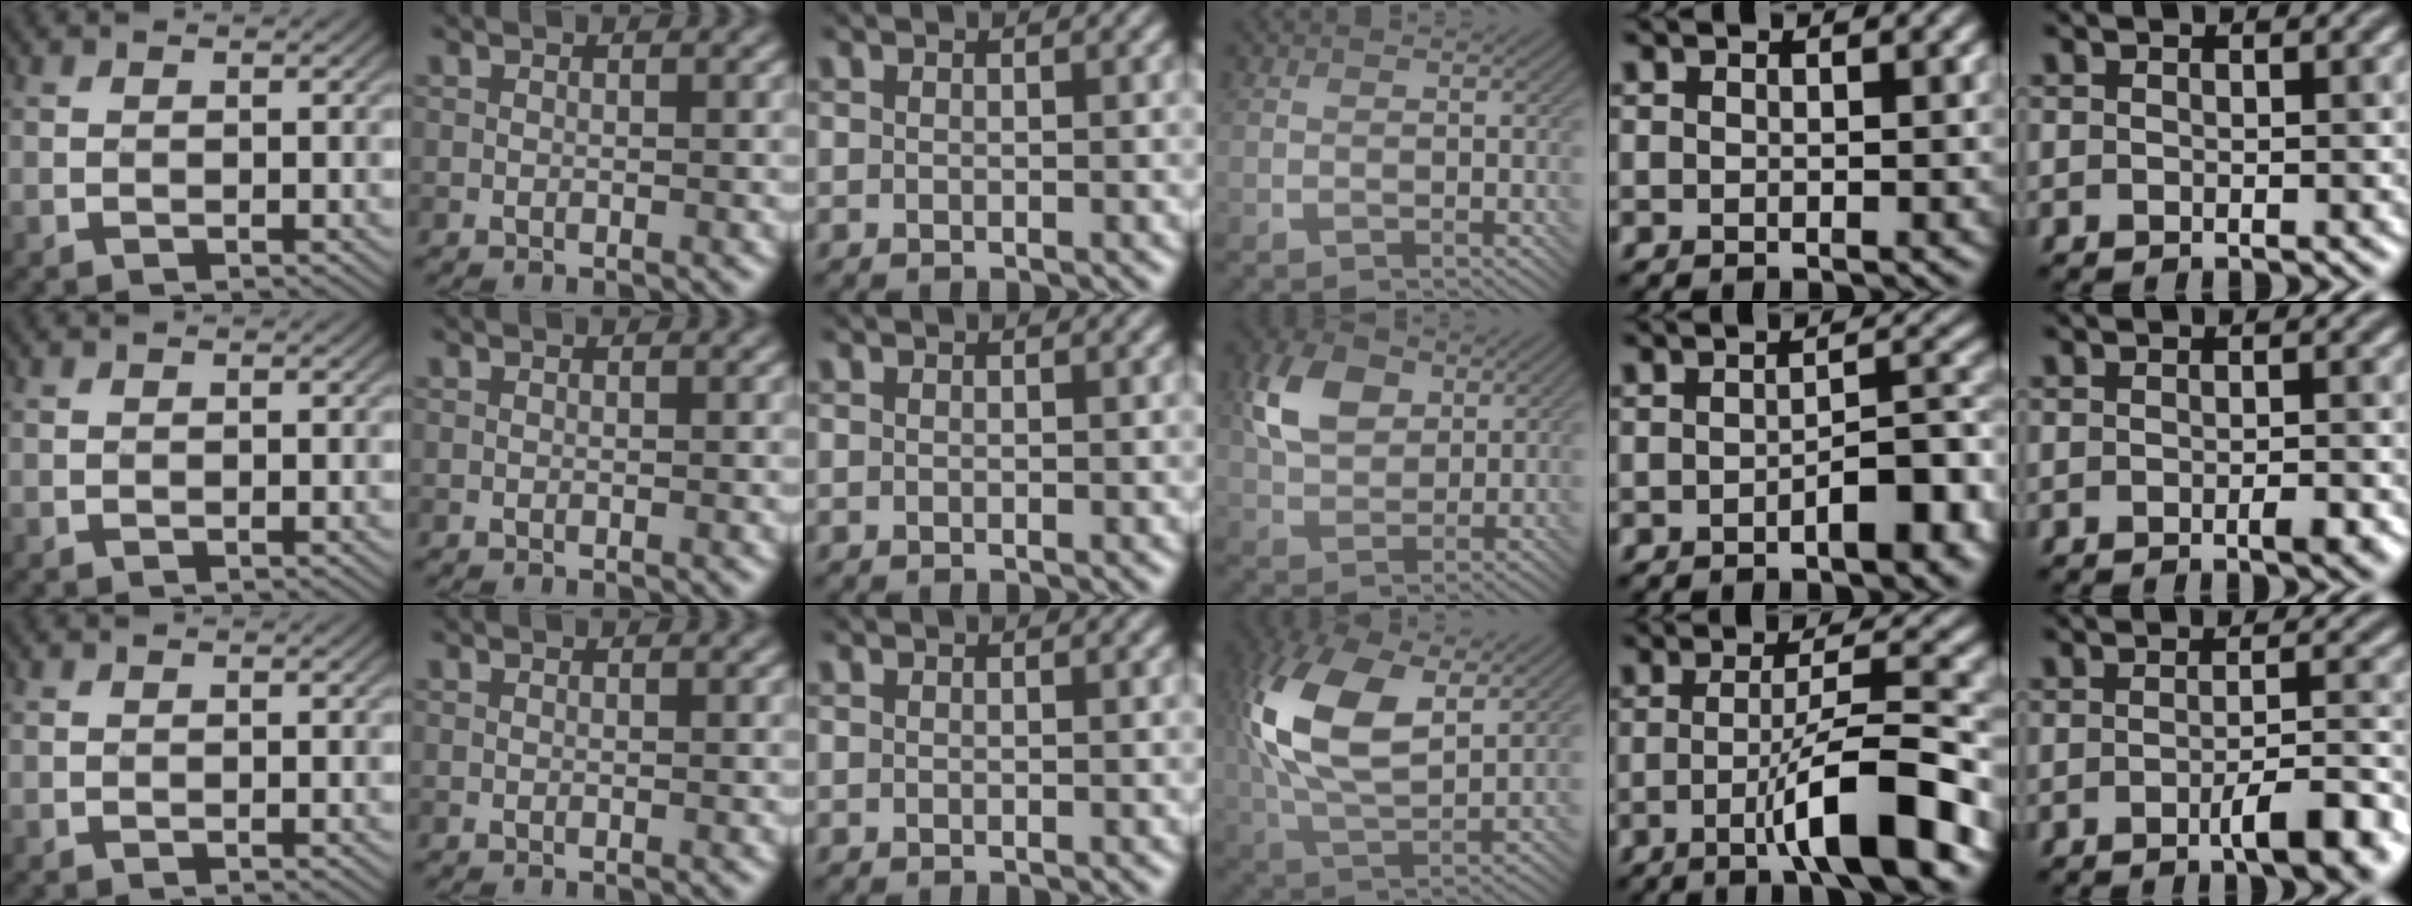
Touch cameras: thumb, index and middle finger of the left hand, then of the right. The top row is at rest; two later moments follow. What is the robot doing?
{"motion": "insert", "object": "bottle cap"}